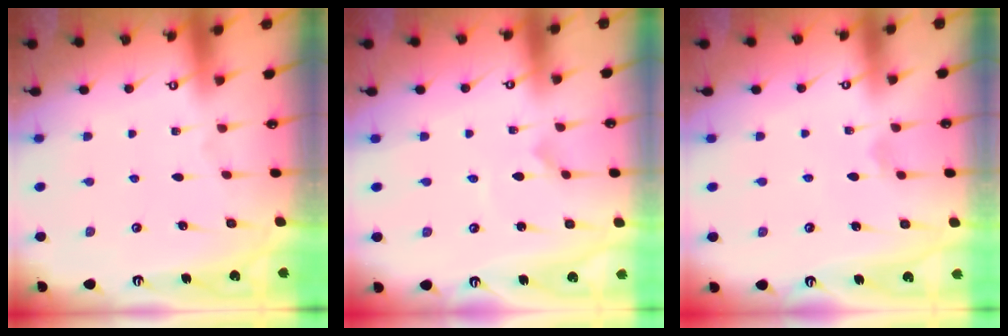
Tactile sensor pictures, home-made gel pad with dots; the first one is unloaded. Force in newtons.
{"total": 0.6, "press": 0.5, "slide": 0.1}
{"total": 1.9, "press": 1.8, "slide": 0.6}